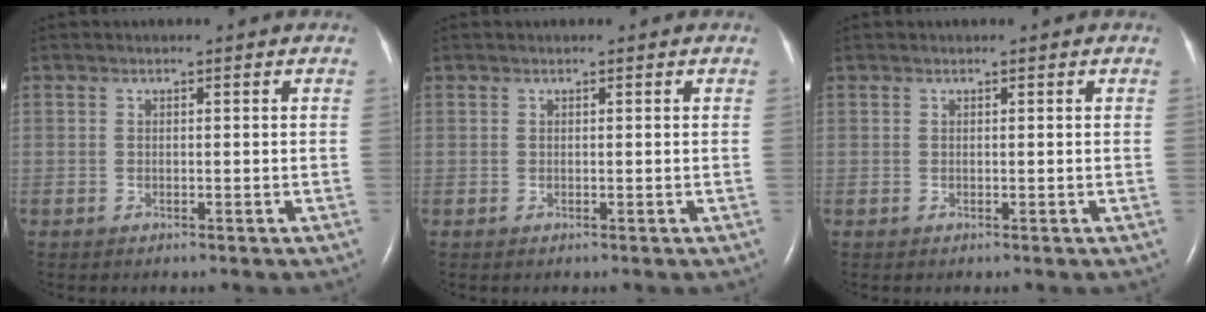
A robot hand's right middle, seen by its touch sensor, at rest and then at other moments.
{"total": 0.0}
{"total": 0.0}